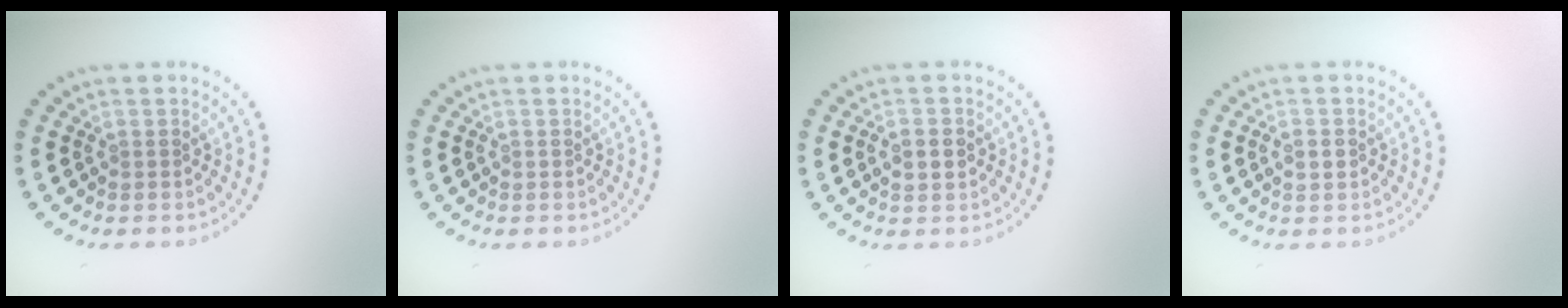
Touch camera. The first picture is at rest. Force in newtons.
{"total": 0.0}
{"total": 2.4, "press": 2.4, "slide": 0.1}
{"total": 1.4, "press": 1.4, "slide": 0.1}